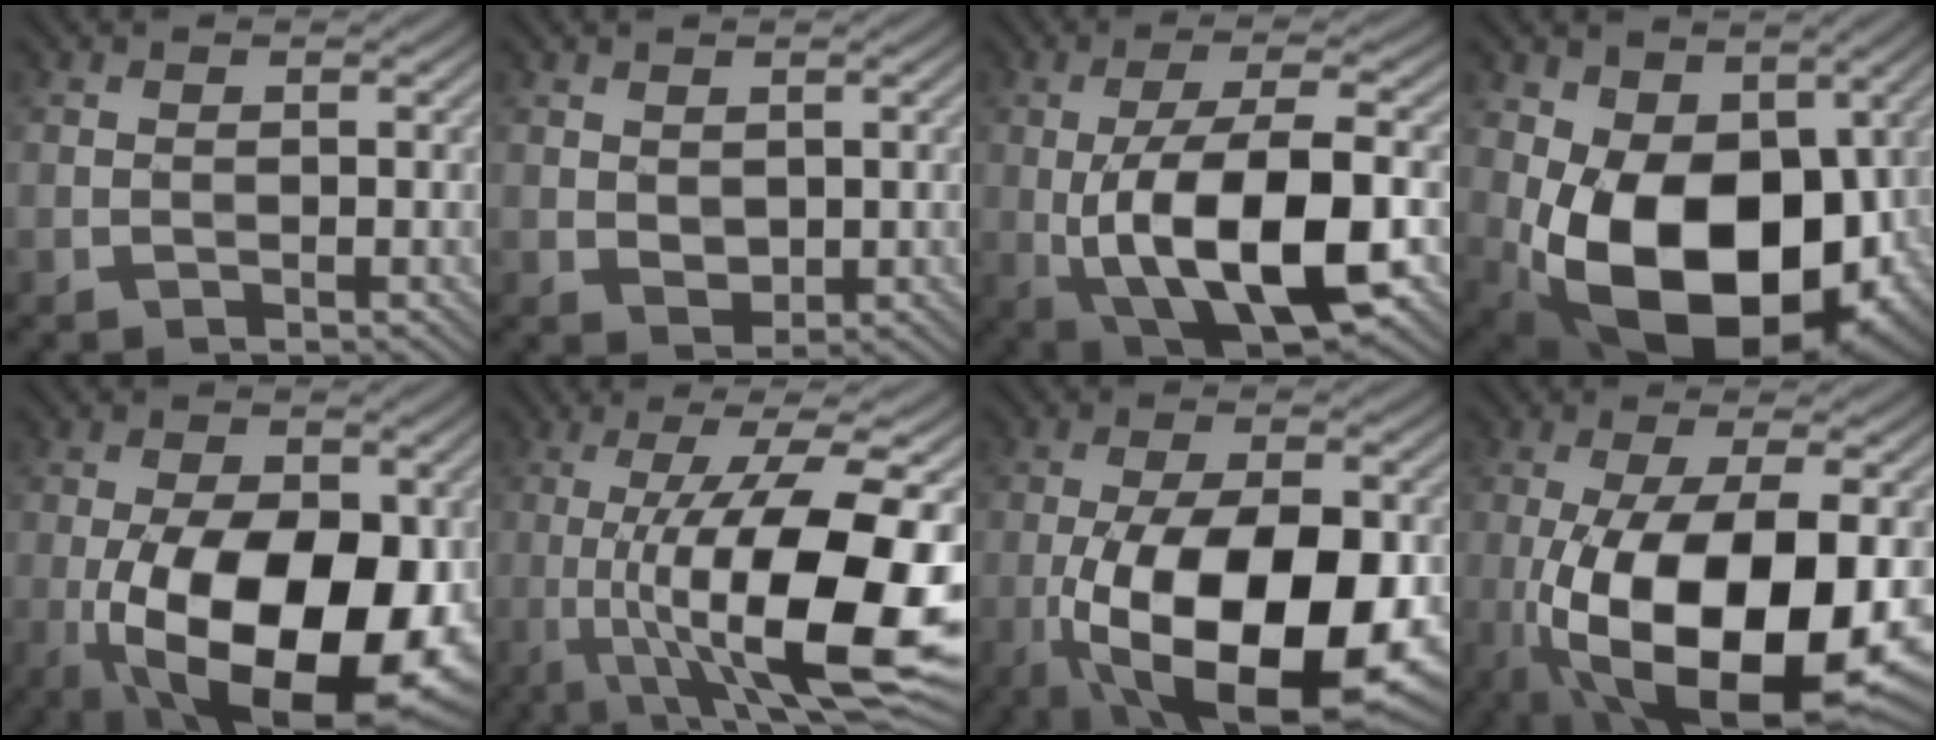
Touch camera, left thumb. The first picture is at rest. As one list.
[{"total": 1.4, "force": [0.6, 0.9, 0.9], "torque": [-0.028, -0.003, 0.016]}, {"total": 13.6, "force": [-2.8, 4.8, 12.4], "torque": [-0.220, 0.001, -0.045]}, {"total": 17.1, "force": [-1.9, 11.0, 13.0], "torque": [-0.227, -0.053, -0.017]}, {"total": 16.9, "force": [-4.1, 7.8, 14.4], "torque": [-0.223, -0.026, -0.059]}, {"total": 17.9, "force": [-3.8, 4.5, 16.9], "torque": [-0.273, 0.000, -0.058]}, {"total": 17.4, "force": [-5.6, 7.1, 14.9], "torque": [-0.256, -0.023, -0.080]}, {"total": 16.2, "force": [-4.5, 6.0, 14.3], "torque": [-0.265, -0.019, -0.064]}]